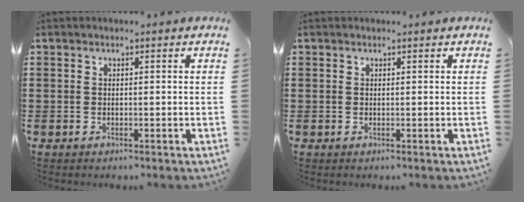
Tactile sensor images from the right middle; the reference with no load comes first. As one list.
[{"total": 0.0}]